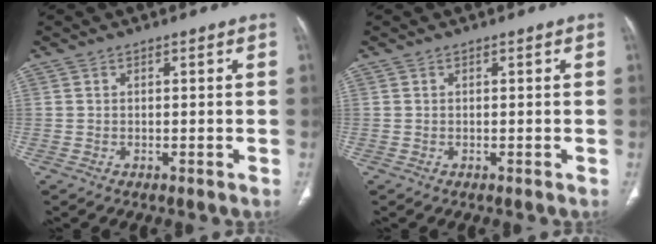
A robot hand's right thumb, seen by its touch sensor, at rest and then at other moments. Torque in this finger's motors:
{"motor_torque": [0.00, 0.00, -0.34, -0.15, 0.03]}